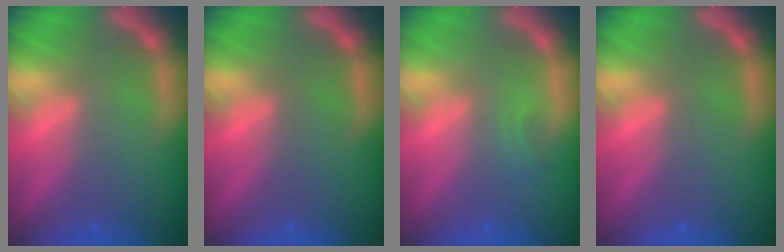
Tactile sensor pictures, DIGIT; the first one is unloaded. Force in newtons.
{"total": 0.0}
{"total": 0.9}
{"total": 0.0}